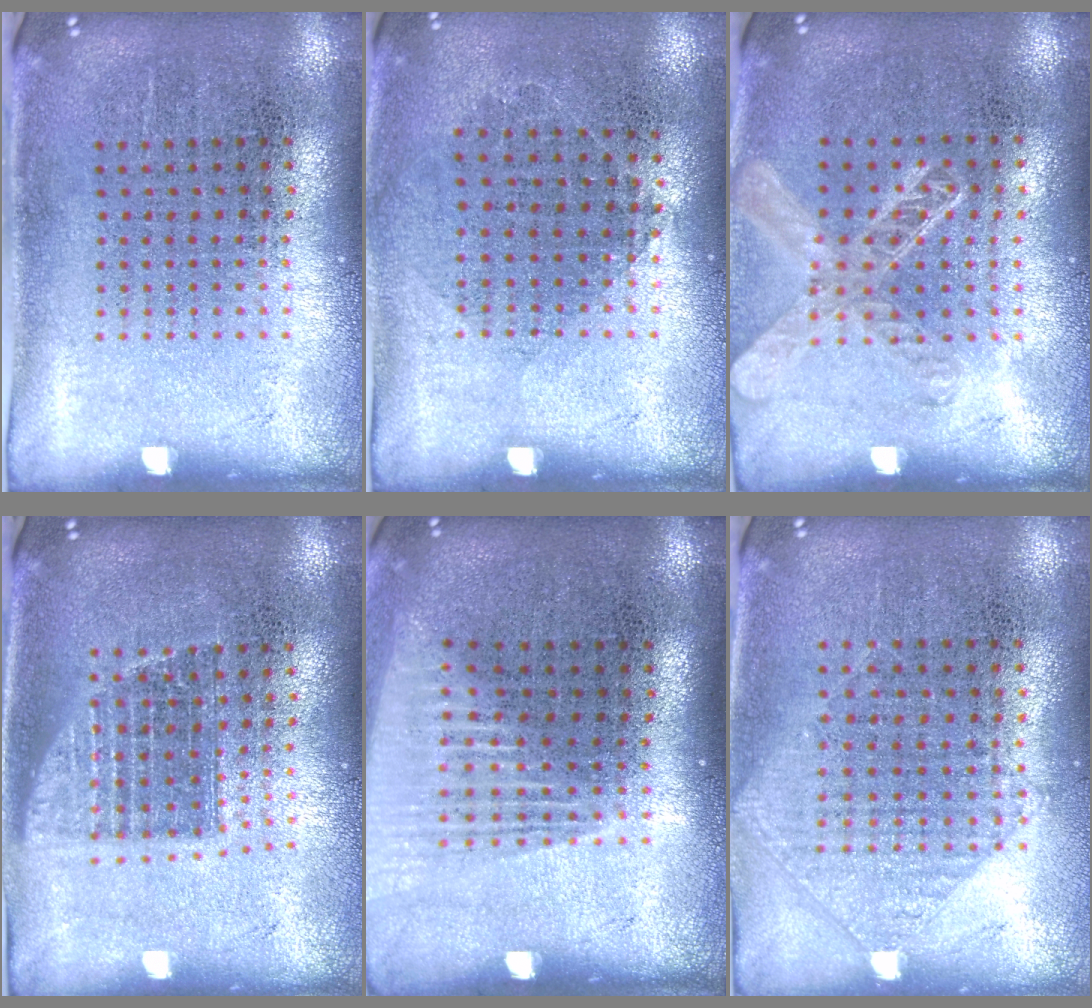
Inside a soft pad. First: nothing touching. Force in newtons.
{"total": 0.8, "press": 0.8, "slide": 0.3}
{"total": 1.3, "press": 1.2, "slide": 0.5}
{"total": 1.4, "press": 1.2, "slide": 0.7}
{"total": 1.5, "press": 1.3, "slide": 0.6}
{"total": 0.9, "press": 0.9, "slide": 0.3}